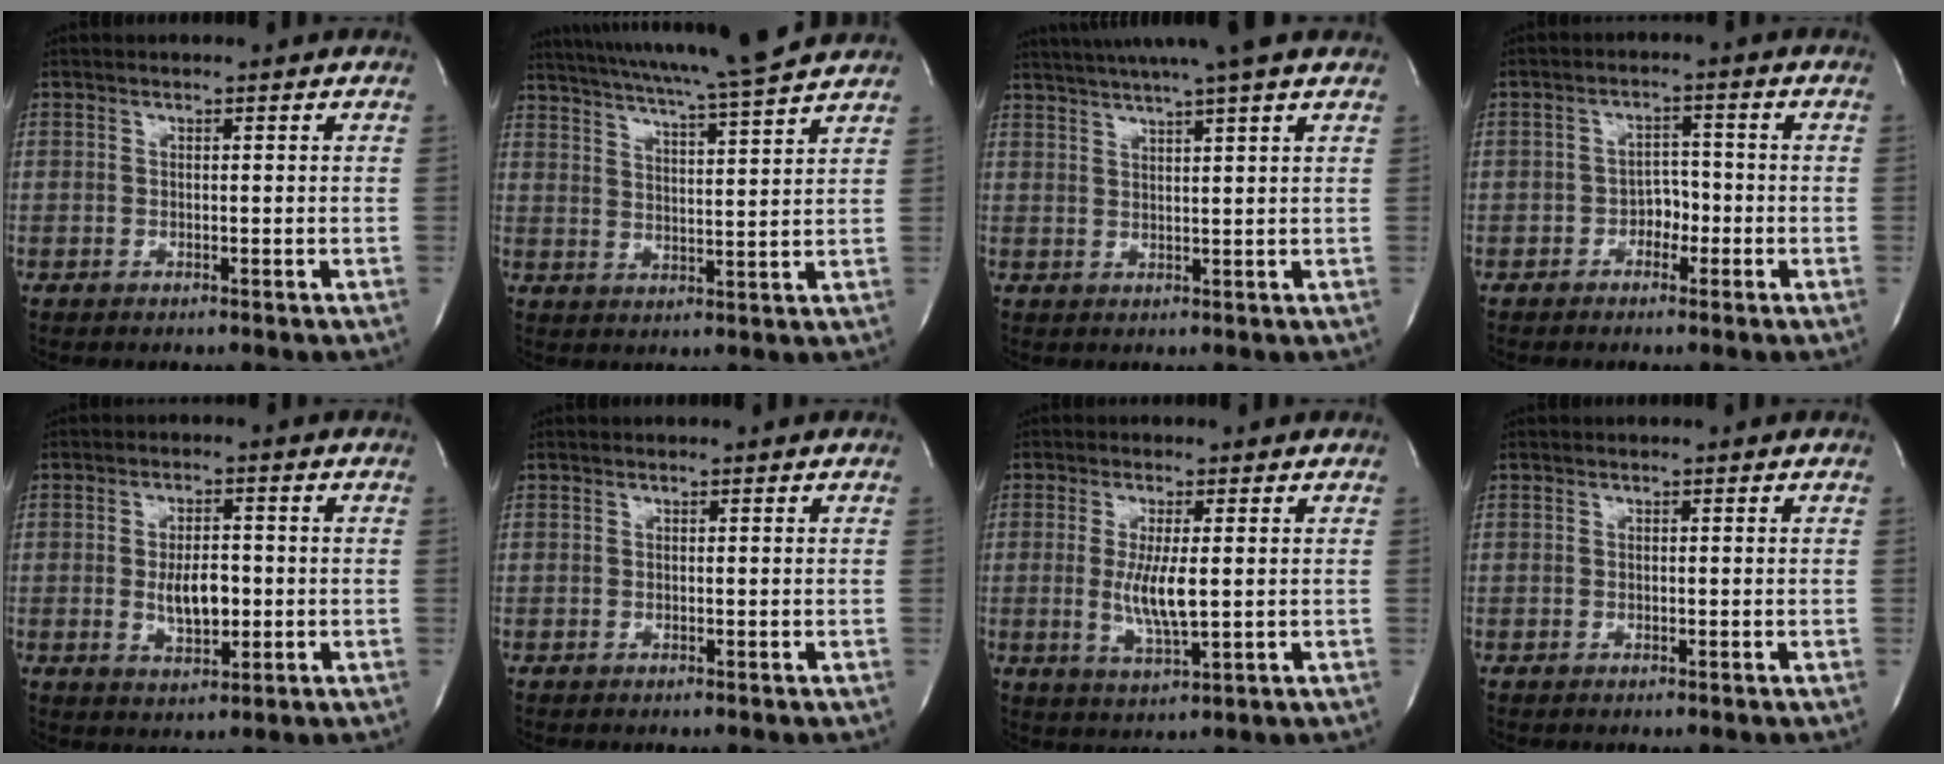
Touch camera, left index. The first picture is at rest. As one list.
[{"total": 17.6, "force": [15.6, -0.7, 8.1], "torque": [-0.144, -0.003, 0.221]}, {"total": 12.1, "force": [10.1, -0.9, 6.6], "torque": [-0.115, 0.021, 0.134]}, {"total": 3.1, "force": [-1.5, 1.9, 1.8], "torque": [-0.020, 0.007, -0.029]}, {"total": 5.7, "force": [-0.8, 2.5, 5.1], "torque": [-0.085, -0.004, -0.008]}, {"total": 0.0}, {"total": 6.0, "force": [-0.1, 1.0, 5.9], "torque": [-0.120, -0.017, 0.000]}, {"total": 0.0}]